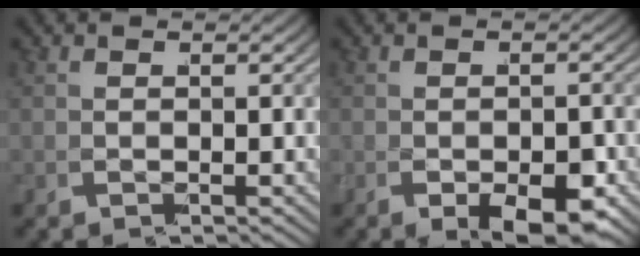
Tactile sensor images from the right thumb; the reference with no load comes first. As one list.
[{"total": 3.6, "force": [-1.6, 1.0, 3.1], "torque": [-0.058, -0.013, -0.016]}]